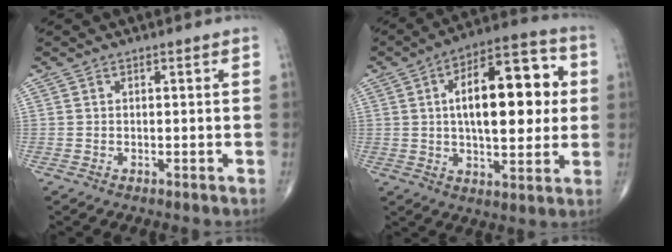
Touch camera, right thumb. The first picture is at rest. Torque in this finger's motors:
{"motor_torque": [1.32, 3.69, 1.94, 0.59, 0.19]}